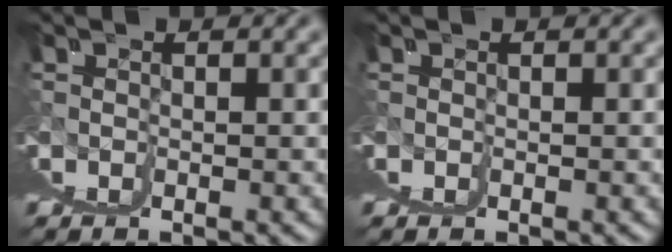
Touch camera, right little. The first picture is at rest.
{"total": 0.0}